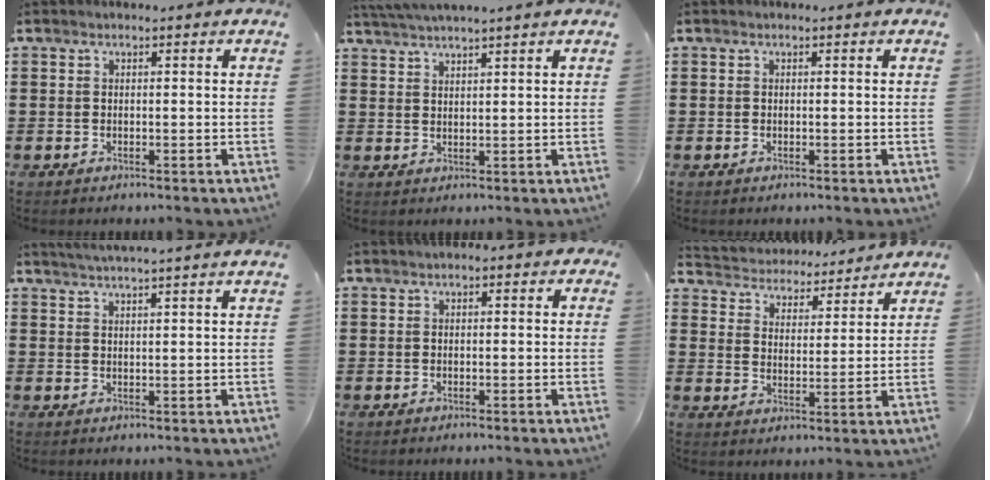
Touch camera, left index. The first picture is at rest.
{"total": 2.9, "force": [2.7, -0.9, 0.6], "torque": [-0.019, -0.006, 0.050]}
{"total": 0.0}
{"total": 2.8, "force": [2.5, -1.1, 0.6], "torque": [-0.015, -0.009, 0.046]}
{"total": 1.0, "force": [0.2, 0.6, 0.8], "torque": [-0.016, 0.006, 0.002]}
{"total": 4.3, "force": [4.3, 0.2, -0.3], "torque": [-0.021, -0.035, 0.069]}